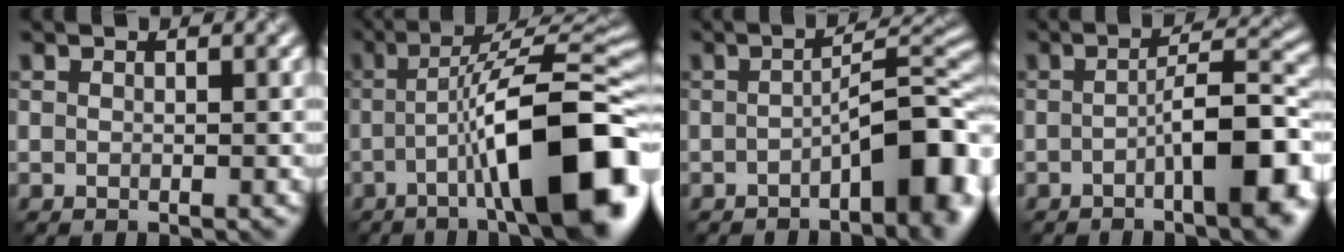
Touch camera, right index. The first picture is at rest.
{"total": 13.7, "force": [-3.8, 3.4, 12.7], "torque": [-0.185, 0.014, -0.056]}
{"total": 7.5, "force": [-2.7, 2.1, 6.7], "torque": [-0.085, 0.014, -0.046]}
{"total": 9.0, "force": [-2.8, 2.4, 8.2], "torque": [-0.106, 0.011, -0.049]}